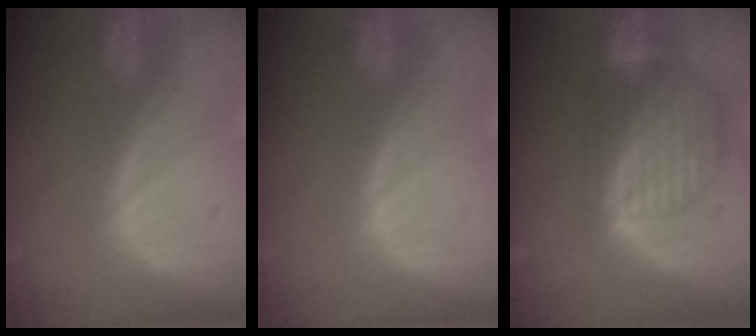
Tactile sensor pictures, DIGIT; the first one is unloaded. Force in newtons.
{"total": 0.0}
{"total": 8.7, "press": 7.7, "slide": 4.1}